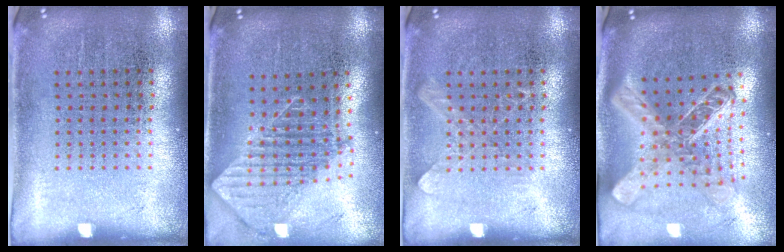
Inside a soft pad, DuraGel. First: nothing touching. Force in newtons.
{"total": 1.8, "press": 1.4, "slide": 1.2}
{"total": 0.8, "press": 0.8, "slide": 0.2}
{"total": 2.6, "press": 1.9, "slide": 1.7}